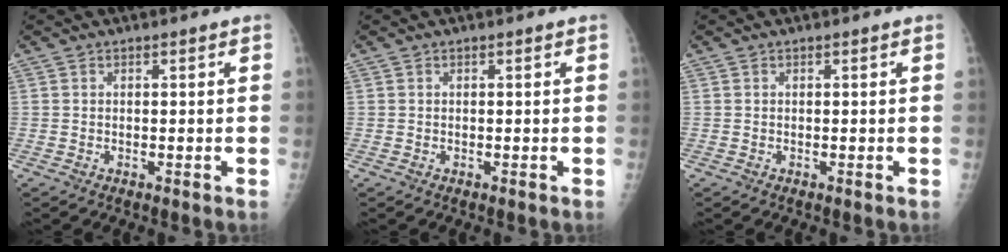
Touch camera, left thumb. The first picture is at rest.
{"total": 0.0}
{"total": 0.0}